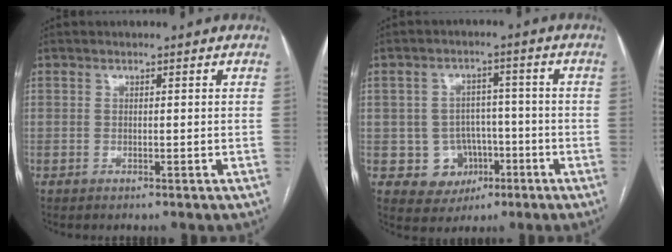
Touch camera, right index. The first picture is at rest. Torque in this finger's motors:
{"motor_torque": [0.13, -0.04, -0.13, -0.08]}